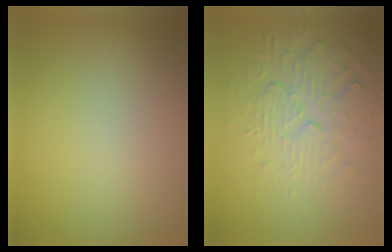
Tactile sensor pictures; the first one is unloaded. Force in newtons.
{"total": 3.9, "press": 3.5, "slide": 1.8}